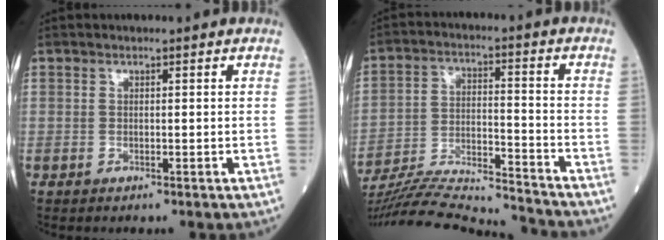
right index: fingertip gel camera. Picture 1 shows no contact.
{"total": 19.8, "force": [-18.9, -0.4, 5.7], "torque": [-0.128, -0.015, -0.303]}